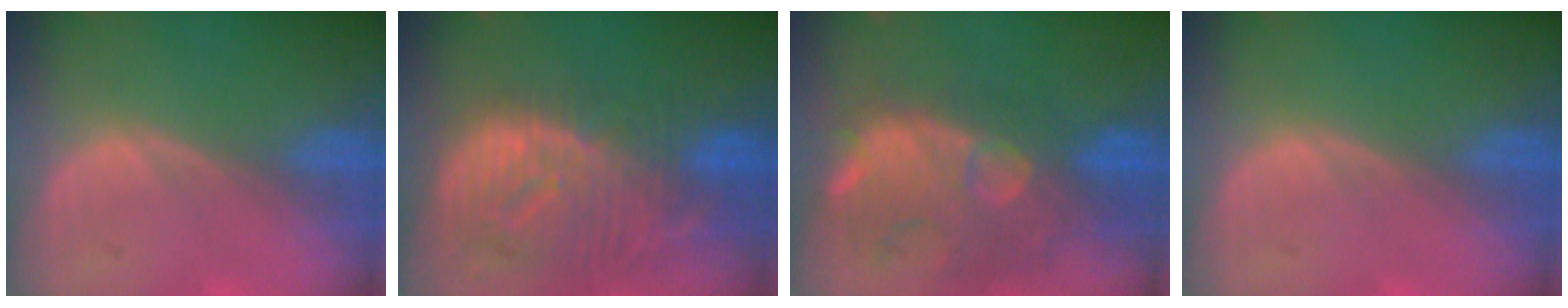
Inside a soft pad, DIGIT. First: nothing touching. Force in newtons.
{"total": 12.5, "press": 10.8, "slide": 6.3}
{"total": 12.5, "press": 11.2, "slide": 5.4}
{"total": 0.0}